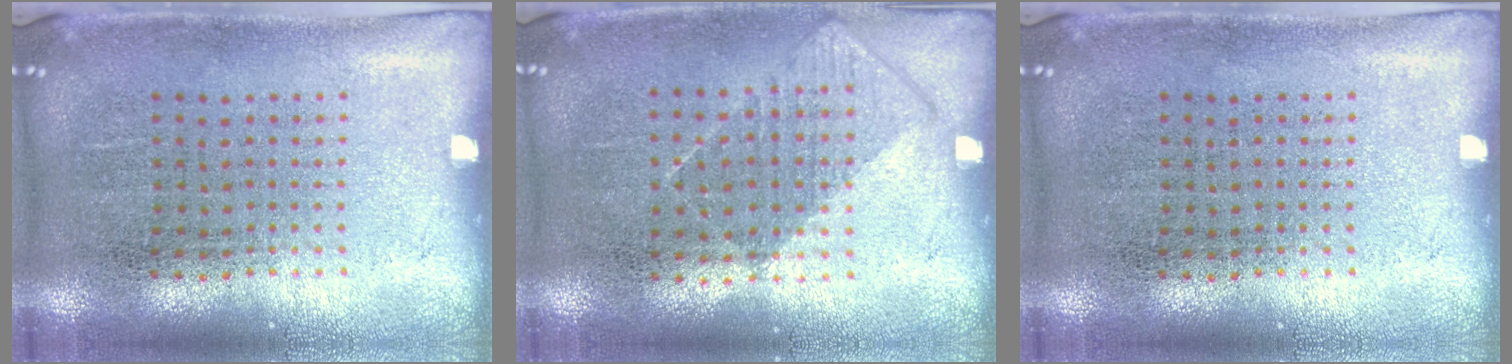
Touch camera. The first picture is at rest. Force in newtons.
{"total": 0.9, "press": 0.7, "slide": 0.4}
{"total": 0.0}